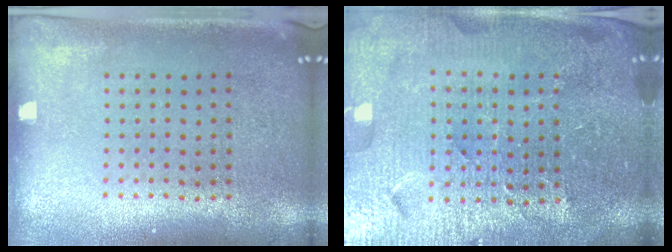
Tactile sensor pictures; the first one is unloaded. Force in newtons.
{"total": 5.1, "press": 4.7, "slide": 1.9}